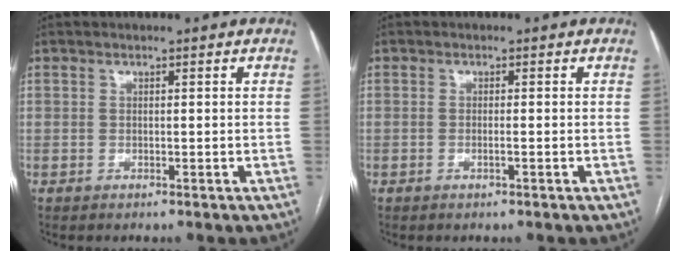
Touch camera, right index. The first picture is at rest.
{"total": 0.7, "force": [-0.3, 0.0, 0.7], "torque": [-0.015, 0.000, -0.004]}